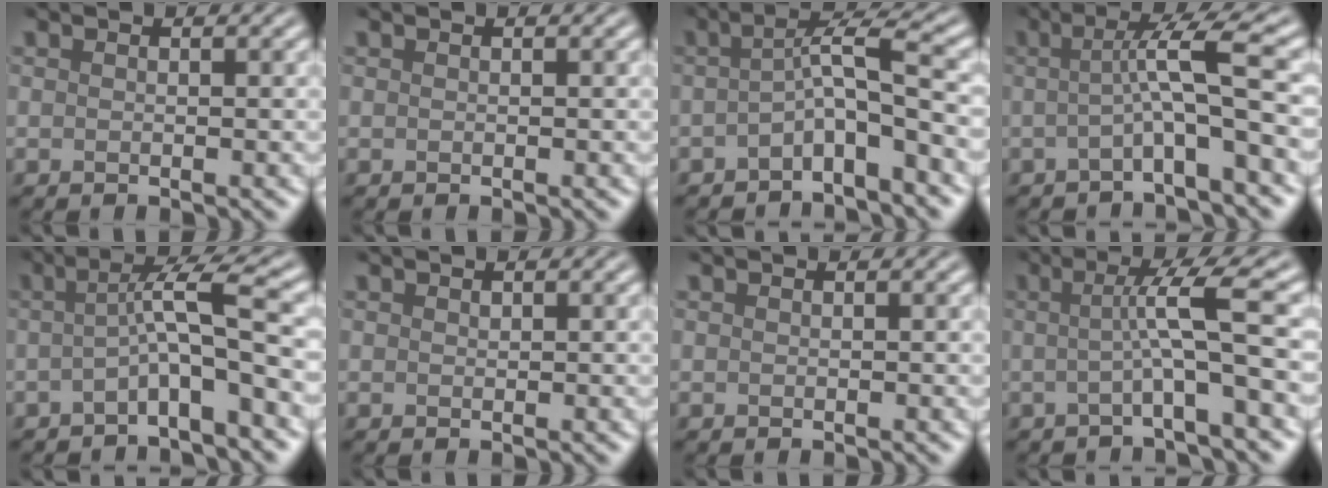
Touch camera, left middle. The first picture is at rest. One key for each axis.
{"total": 0.0}
{"total": 3.6, "fx": -1.5, "fy": 0.0, "fz": 3.2, "tx": -0.062, "ty": 0.025, "tz": -0.022}
{"total": 4.5, "fx": -0.6, "fy": 0.2, "fz": 4.5, "tx": -0.078, "ty": 0.022, "tz": -0.003}
{"total": 4.4, "fx": -1.2, "fy": 0.2, "fz": 4.3, "tx": -0.074, "ty": 0.026, "tz": -0.016}
{"total": 0.7, "fx": 0.1, "fy": -0.5, "fz": -0.5, "tx": -0.003, "ty": 0.012, "tz": 0.017}
{"total": 0.0}
{"total": 4.2, "fx": -0.3, "fy": 0.0, "fz": 4.2, "tx": -0.076, "ty": 0.014, "tz": 0.005}